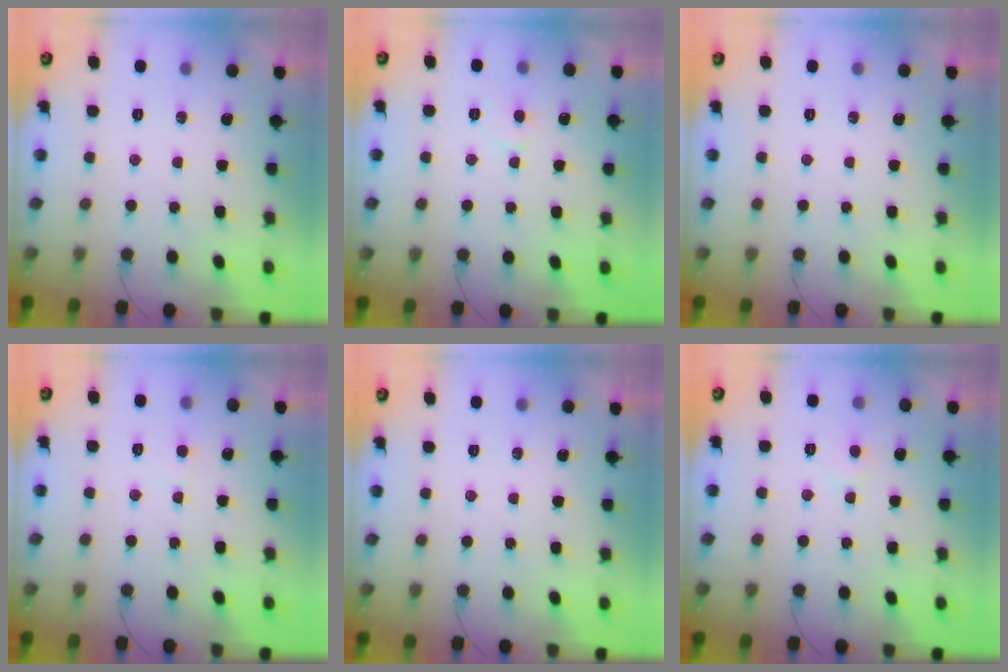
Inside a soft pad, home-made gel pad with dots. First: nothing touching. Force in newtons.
{"total": 4.0, "press": 3.9, "slide": 0.2}
{"total": 0.0}
{"total": 2.8, "press": 2.8, "slide": 0.3}
{"total": 0.0}
{"total": 3.9, "press": 3.9, "slide": 0.4}